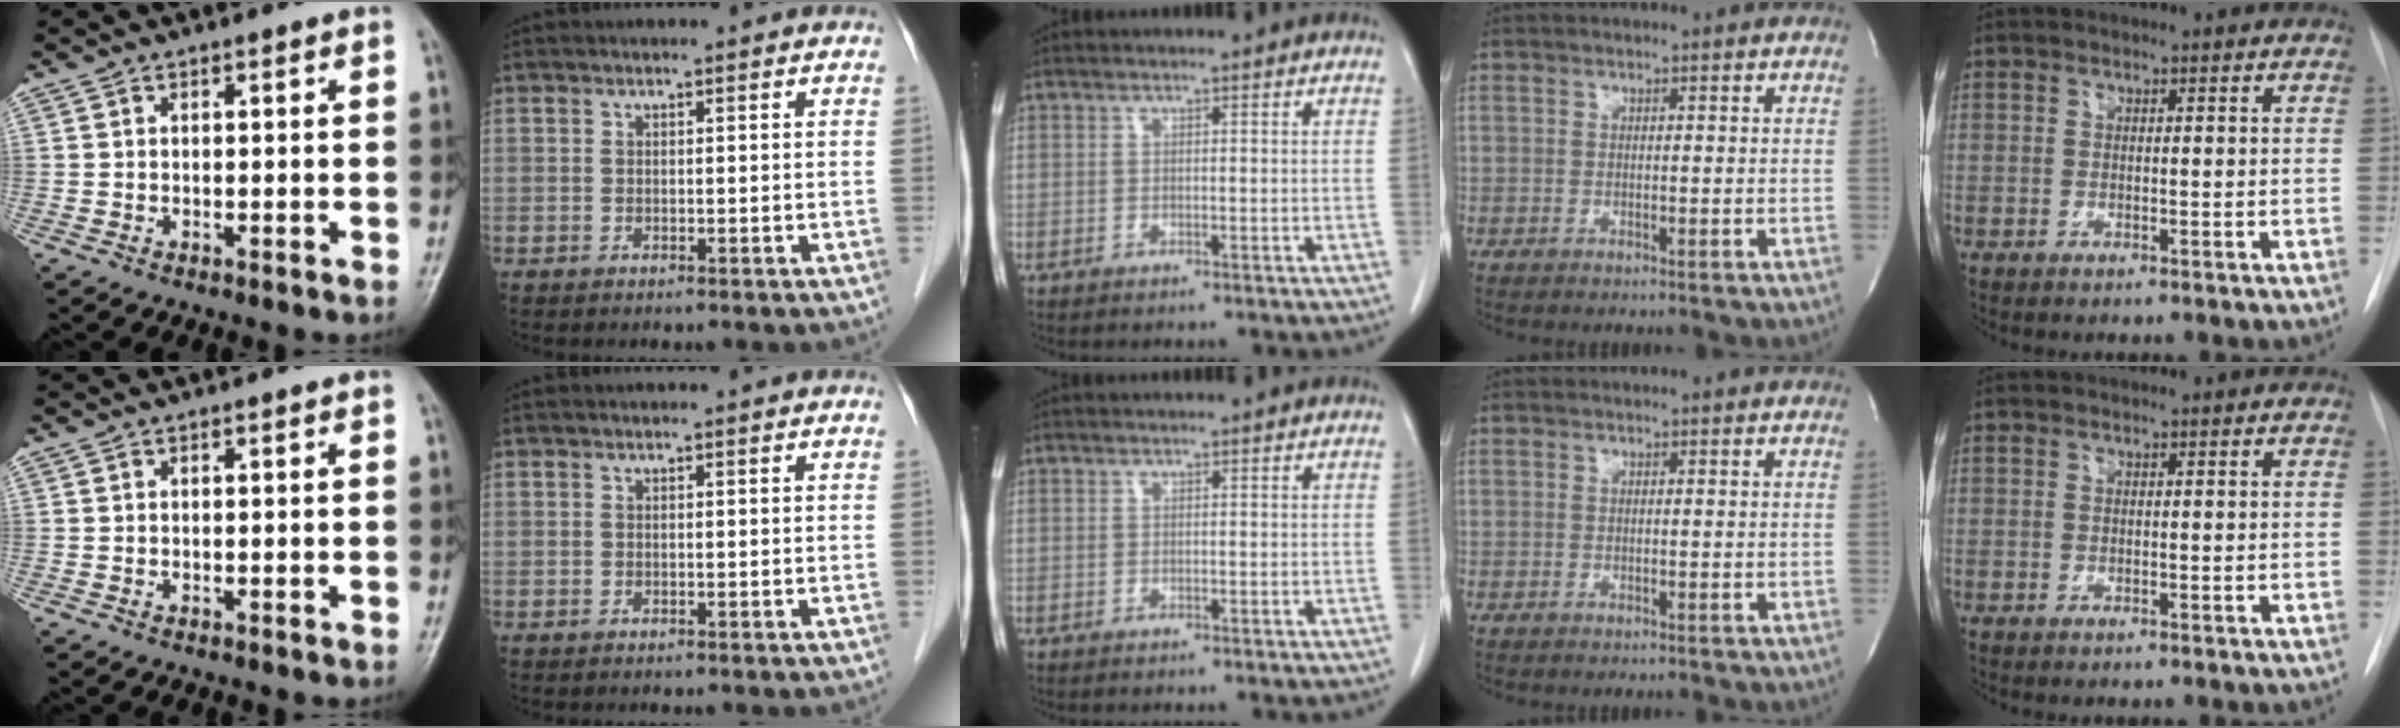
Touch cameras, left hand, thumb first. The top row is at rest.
{}